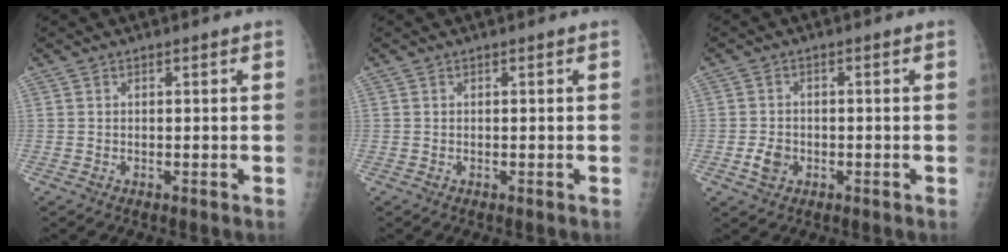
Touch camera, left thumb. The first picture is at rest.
{"total": 0.0}
{"total": 3.4, "force": [-1.1, 2.6, 1.8], "torque": [-0.029, 0.005, -0.018]}